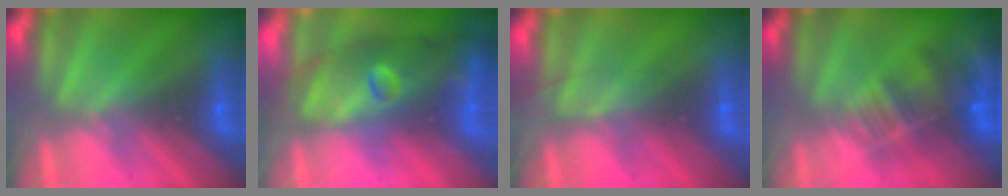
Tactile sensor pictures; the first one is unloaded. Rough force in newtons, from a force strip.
{"total": 7.3}
{"total": 2.5}
{"total": 6.9}